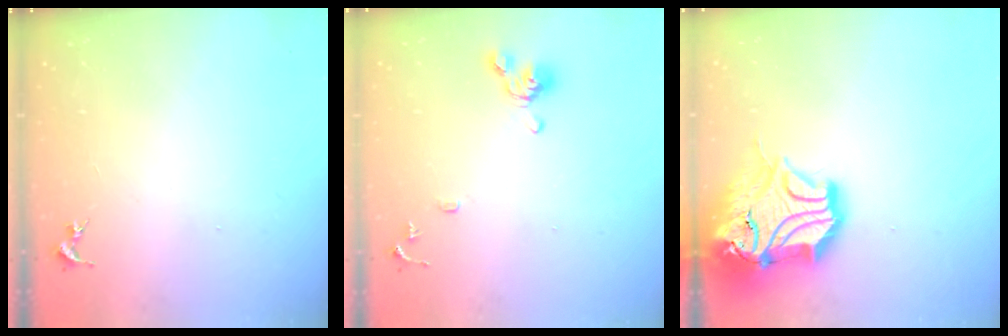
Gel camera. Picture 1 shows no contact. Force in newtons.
{"total": 9.8, "press": 9.7, "slide": 1.4}
{"total": 21.9, "press": 21.7, "slide": 2.9}